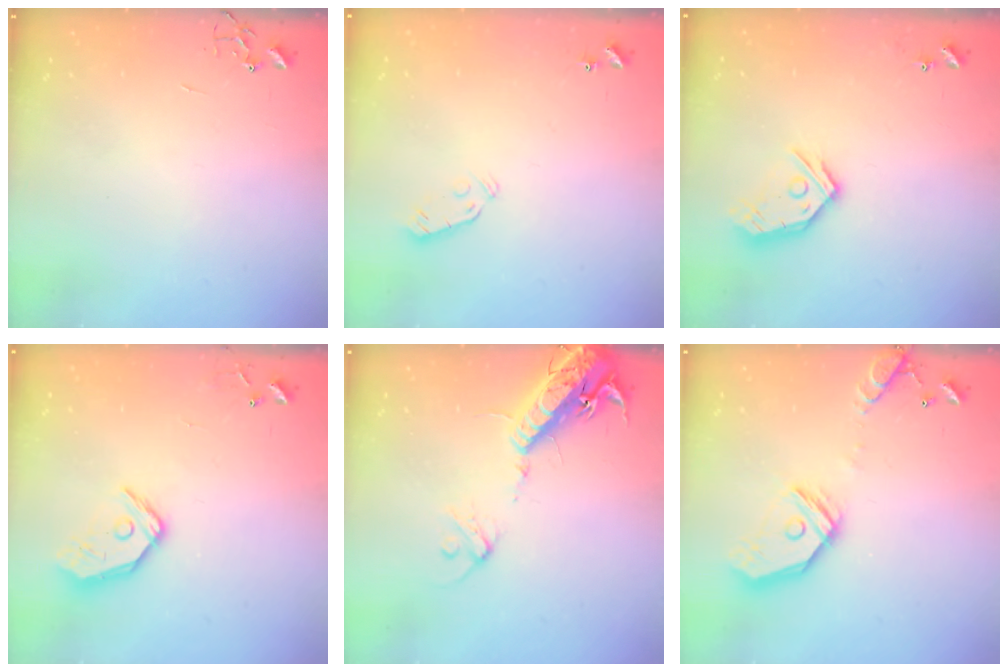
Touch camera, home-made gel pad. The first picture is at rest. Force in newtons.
{"total": 3.8, "press": 3.7, "slide": 0.8}
{"total": 13.2, "press": 13.1, "slide": 1.6}
{"total": 12.4, "press": 12.2, "slide": 2.1}
{"total": 17.8, "press": 17.4, "slide": 3.8}
{"total": 16.6, "press": 16.4, "slide": 2.8}